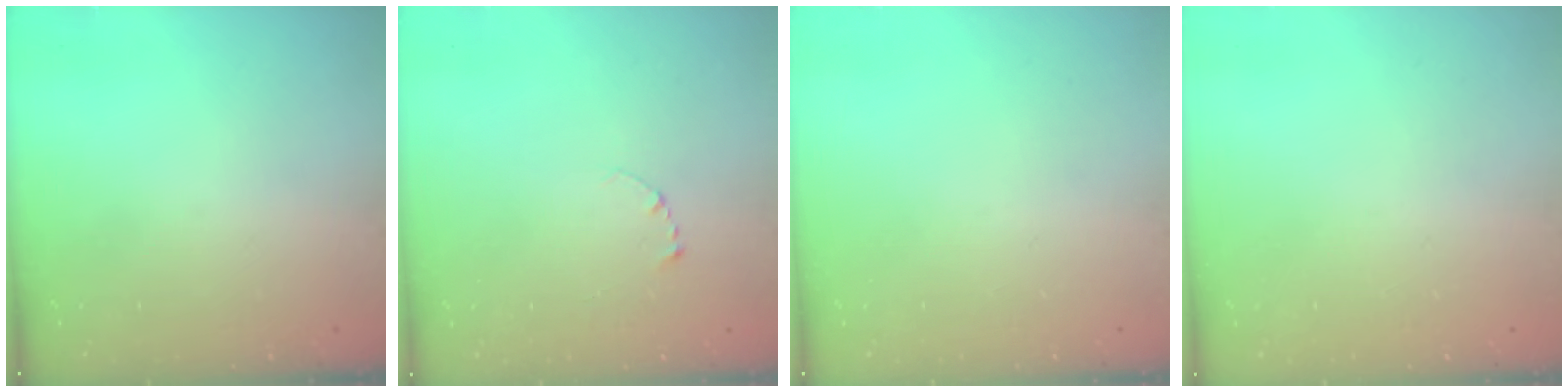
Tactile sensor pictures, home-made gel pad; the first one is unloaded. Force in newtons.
{"total": 2.7, "press": 2.7, "slide": 0.3}
{"total": 0.0}
{"total": 2.4, "press": 2.4, "slide": 0.2}